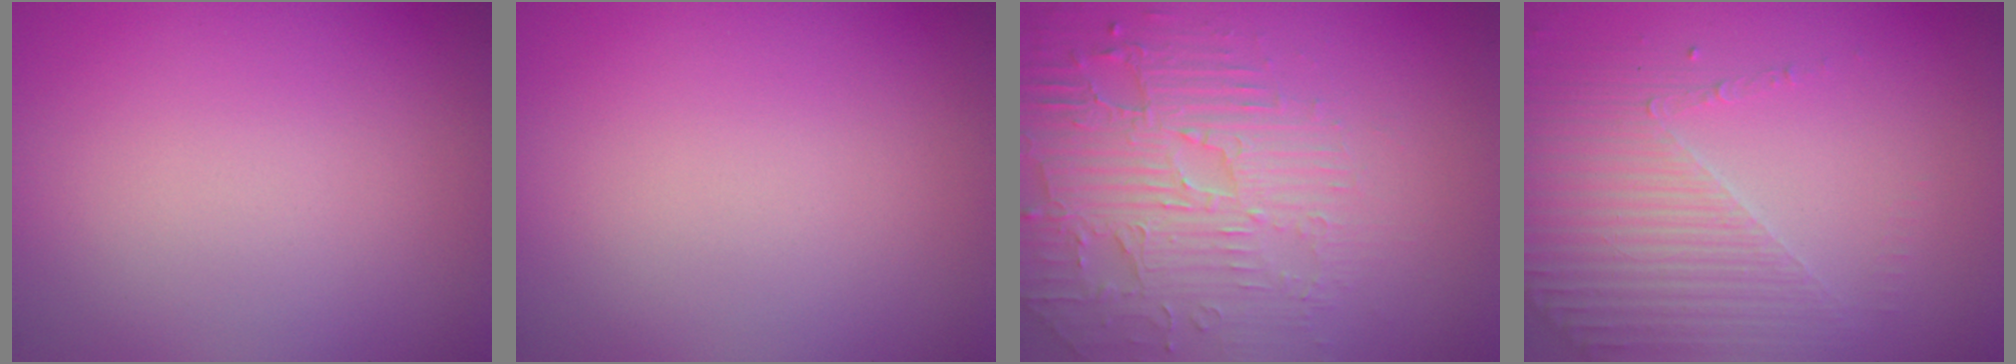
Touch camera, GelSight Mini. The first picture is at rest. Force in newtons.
{"total": 0.0}
{"total": 4.6, "press": 4.3, "slide": 1.6}
{"total": 4.3, "press": 3.2, "slide": 2.9}